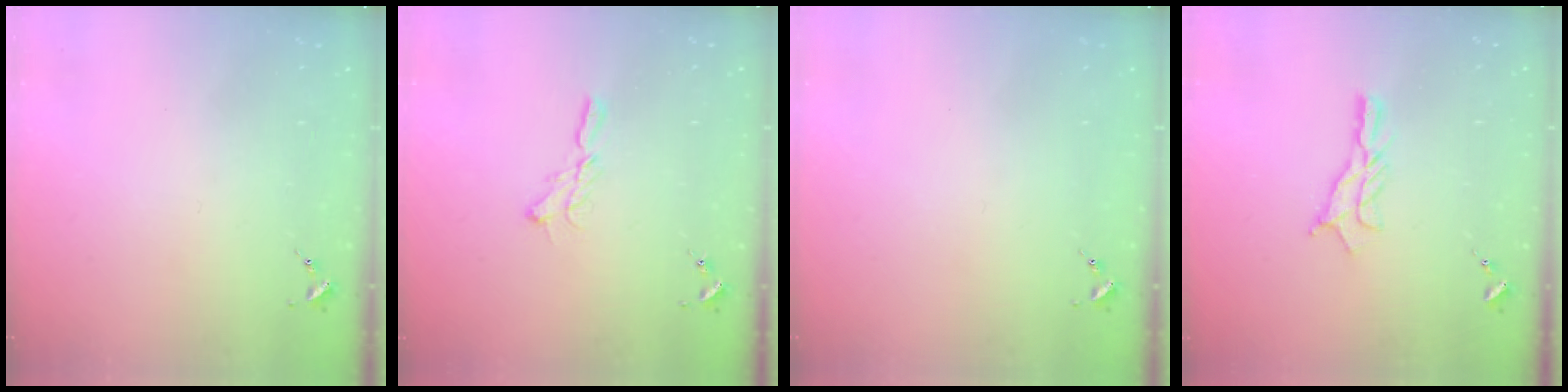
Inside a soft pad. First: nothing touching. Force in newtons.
{"total": 6.9, "press": 6.9, "slide": 0.1}
{"total": 0.0}
{"total": 9.4, "press": 9.4, "slide": 0.5}